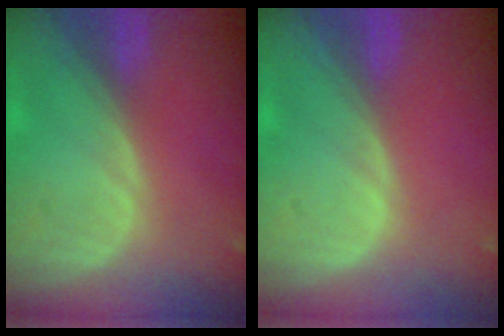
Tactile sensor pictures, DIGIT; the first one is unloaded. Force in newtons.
{"total": 0.0}